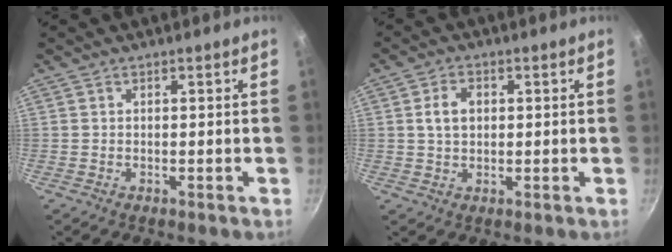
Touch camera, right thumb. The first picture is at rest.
{"total": 4.6, "force": [0.8, 3.2, 3.1], "torque": [-0.043, 0.004, 0.012]}